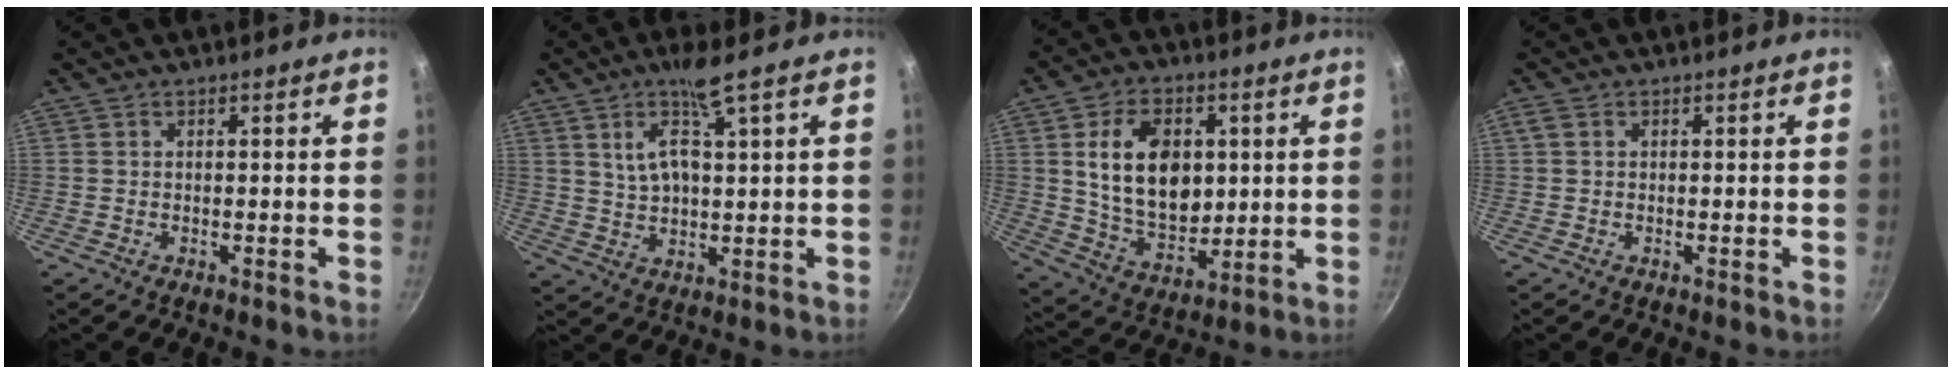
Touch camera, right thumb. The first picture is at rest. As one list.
[{"total": 7.6, "force": [3.9, 1.2, 6.4], "torque": [-0.120, -0.014, 0.082]}, {"total": 16.4, "force": [3.2, 11.2, 11.6], "torque": [-0.166, -0.017, 0.065]}, {"total": 1.1, "force": [0.4, 0.7, 0.7], "torque": [-0.017, 0.004, 0.008]}]